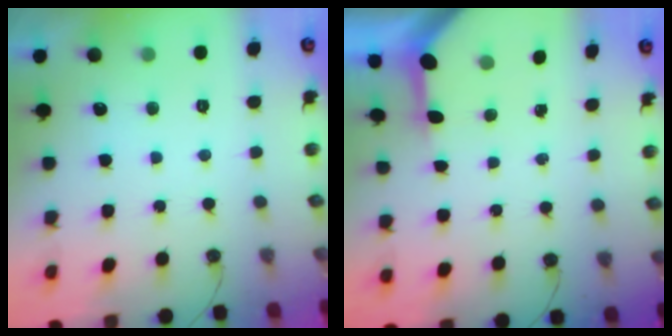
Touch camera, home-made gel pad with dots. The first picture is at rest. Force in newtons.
{"total": 3.5, "press": 3.5, "slide": 0.4}